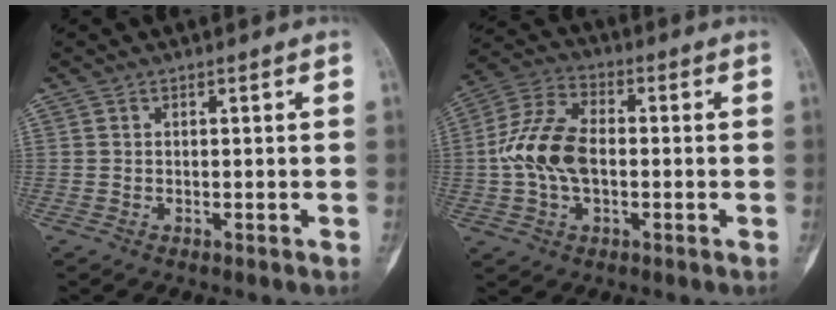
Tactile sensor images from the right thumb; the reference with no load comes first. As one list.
[{"total": 12.1, "force": [-0.6, 7.3, 9.6], "torque": [-0.192, 0.026, -0.016]}]